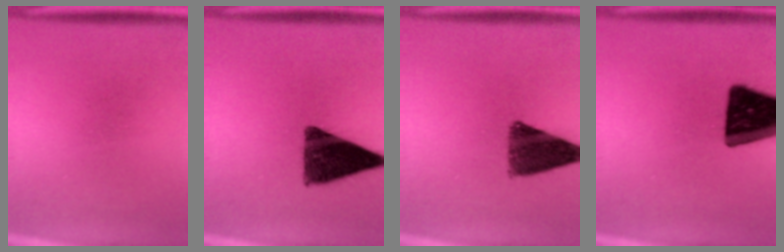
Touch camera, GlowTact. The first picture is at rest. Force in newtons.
{"total": 12.6}
{"total": 10.1}
{"total": 17.6}